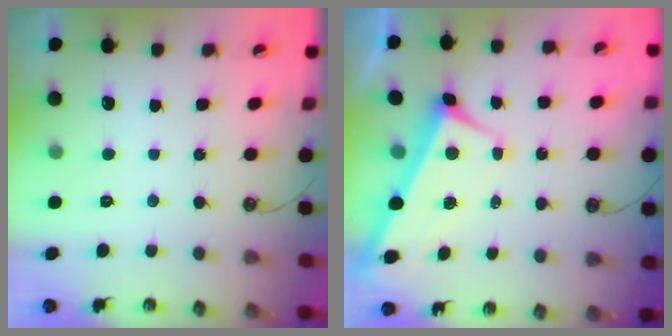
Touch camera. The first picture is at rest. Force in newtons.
{"total": 2.9, "press": 2.7, "slide": 0.9}